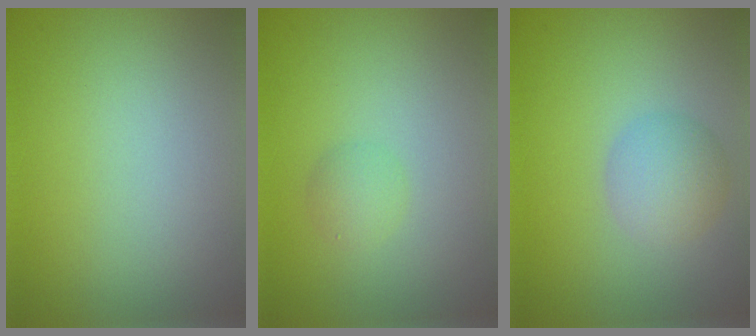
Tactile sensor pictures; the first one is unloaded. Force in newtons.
{"total": 1.4, "press": 1.4, "slide": 0.1}
{"total": 3.0, "press": 3.0, "slide": 0.0}